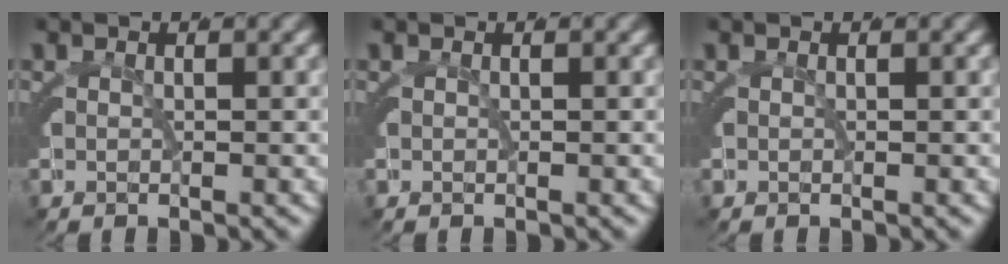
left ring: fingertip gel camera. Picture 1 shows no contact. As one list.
[{"total": 0.0}, {"total": 0.0}]